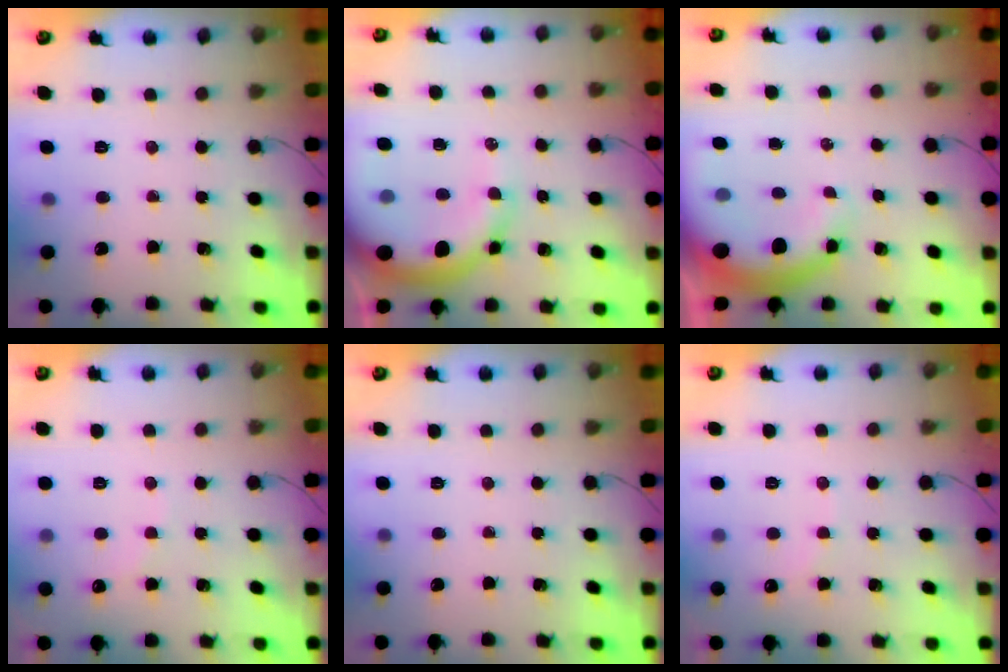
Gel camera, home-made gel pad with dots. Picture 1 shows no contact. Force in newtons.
{"total": 15.4, "press": 15.0, "slide": 3.4}
{"total": 9.5, "press": 9.3, "slide": 2.0}
{"total": 5.9, "press": 5.9, "slide": 1.0}
{"total": 0.0}
{"total": 5.8, "press": 5.7, "slide": 1.0}